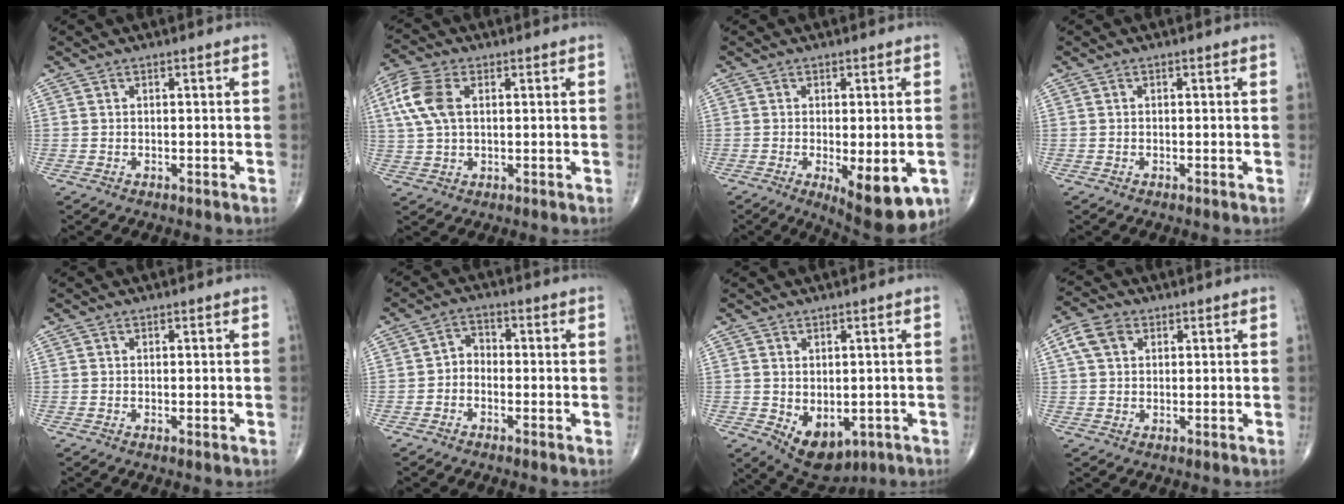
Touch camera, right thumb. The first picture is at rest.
{"total": 8.9, "force": [2.2, 5.2, 7.0], "torque": [-0.167, 0.013, 0.041]}
{"total": 11.8, "force": [-4.2, 4.3, 10.1], "torque": [-0.131, -0.014, -0.050]}
{"total": 0.0}
{"total": 0.6, "force": [0.0, 0.2, 0.5], "torque": [-0.013, -0.003, -0.001]}
{"total": 3.1, "force": [-1.2, 2.4, 1.6], "torque": [-0.007, 0.020, -0.035]}
{"total": 8.8, "force": [-2.4, 5.6, 6.4], "torque": [-0.076, -0.007, -0.015]}
{"total": 5.4, "force": [1.9, 3.8, 3.3], "torque": [-0.059, 0.010, 0.034]}